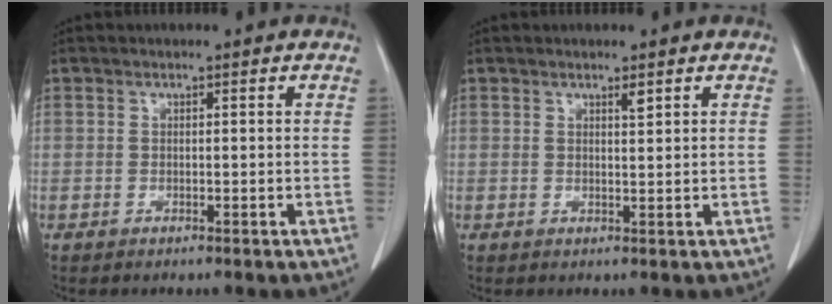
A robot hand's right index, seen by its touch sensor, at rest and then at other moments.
{"total": 1.0, "force": [0.7, 0.1, 0.7], "torque": [-0.015, -0.006, 0.012]}